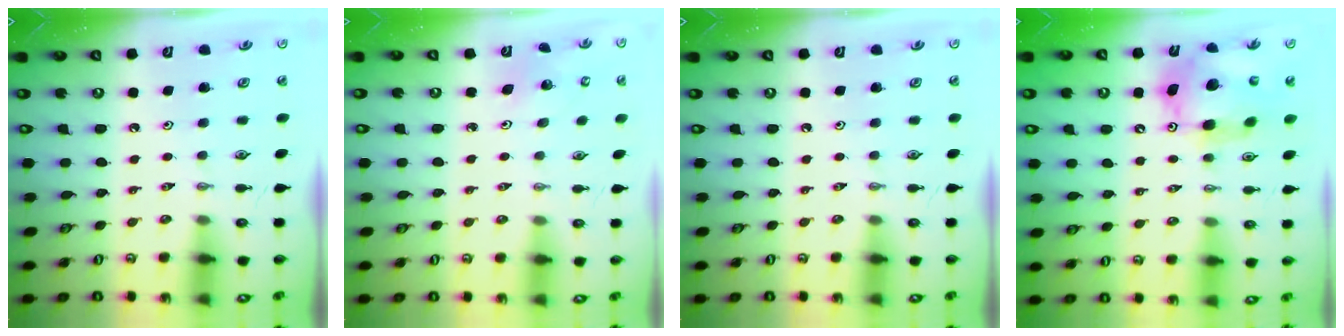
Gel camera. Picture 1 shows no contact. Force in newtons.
{"total": 2.2, "press": 2.2, "slide": 0.2}
{"total": 0.0}
{"total": 14.3, "press": 14.2, "slide": 1.5}